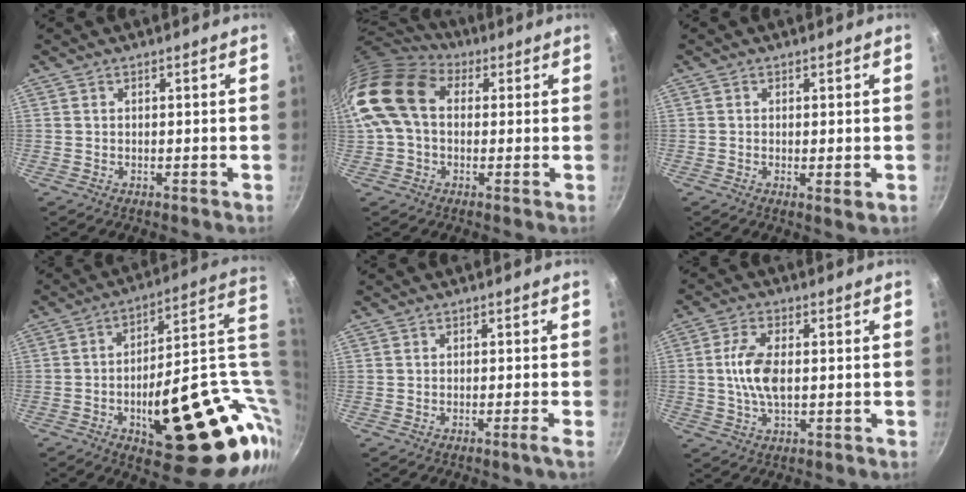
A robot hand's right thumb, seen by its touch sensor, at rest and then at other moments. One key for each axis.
{"total": 15.4, "fx": 2.3, "fy": 10.9, "fz": 10.7, "tx": -0.191, "ty": 0.026, "tz": 0.024}
{"total": 2.0, "fx": -0.2, "fy": 0.5, "fz": 1.9, "tx": -0.034, "ty": -0.009, "tz": -0.004}
{"total": 30.9, "fx": -0.3, "fy": 13.6, "fz": 27.7, "tx": -0.334, "ty": 0.008, "tz": 0.018}
{"total": 1.3, "fx": -0.7, "fy": -0.4, "fz": 1.1, "tx": -0.028, "ty": 0.004, "tz": -0.013}
{"total": 7.6, "fx": 0.2, "fy": 3.6, "fz": 6.7, "tx": -0.138, "ty": 0.006, "tz": 0.001}